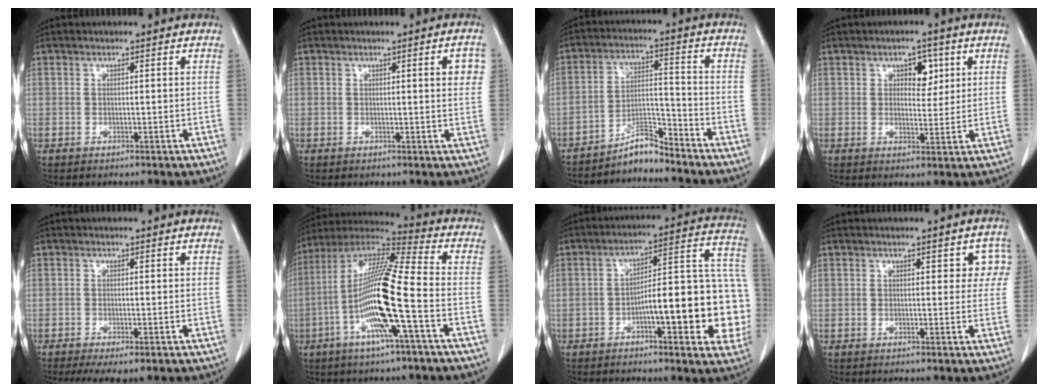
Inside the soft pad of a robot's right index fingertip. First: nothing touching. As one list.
[{"total": 3.0, "force": [0.9, 0.5, 2.9], "torque": [-0.029, 0.001, 0.007]}, {"total": 5.9, "force": [-5.6, 0.4, 1.6], "torque": [-0.028, 0.009, -0.099]}, {"total": 4.2, "force": [1.8, 2.5, 3.0], "torque": [-0.037, 0.007, 0.025]}, {"total": 4.9, "force": [-3.5, 1.1, 3.3], "torque": [-0.051, -0.013, -0.052]}, {"total": 16.3, "force": [-4.4, 0.1, 15.7], "torque": [-0.312, 0.000, -0.094]}, {"total": 18.3, "force": [-4.2, 4.4, 17.3], "torque": [-0.174, 0.046, -0.048]}, {"total": 3.4, "force": [1.4, 2.2, 2.2], "torque": [0.001, 0.011, 0.008]}]